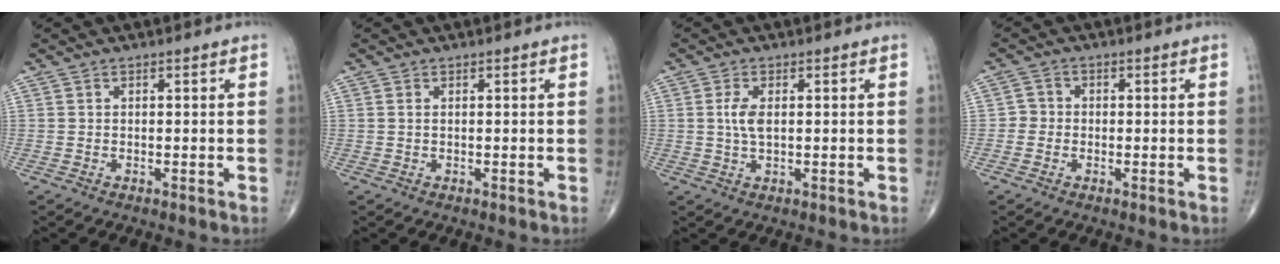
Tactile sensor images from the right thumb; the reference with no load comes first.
{"total": 0.5, "force": [0.2, 0.3, 0.4], "torque": [-0.011, 0.006, 0.004]}
{"total": 3.6, "force": [0.5, 1.6, 3.2], "torque": [-0.069, 0.000, 0.011]}
{"total": 2.3, "force": [-0.5, 2.2, 0.6], "torque": [0.005, 0.008, -0.017]}